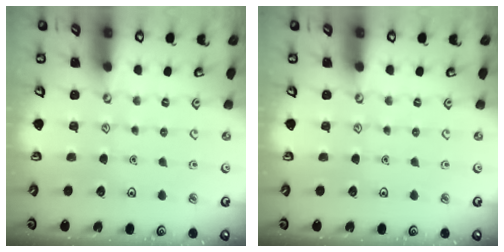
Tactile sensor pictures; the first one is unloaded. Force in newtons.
{"total": 0.0}